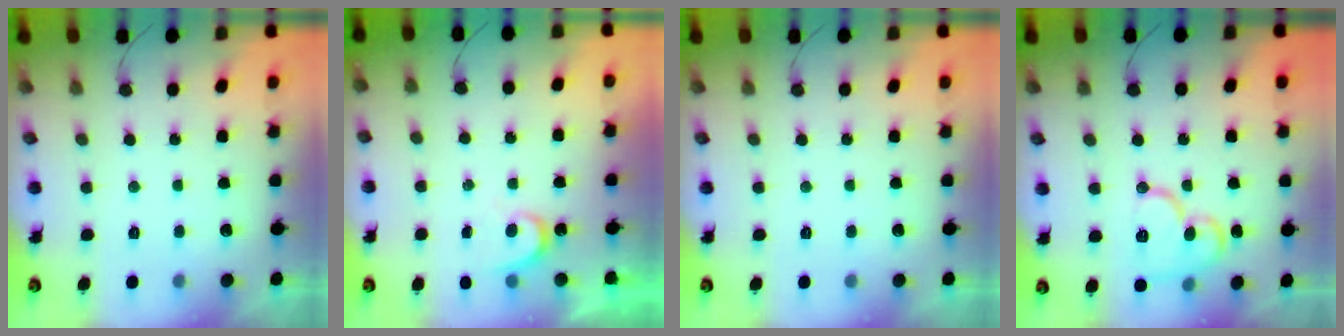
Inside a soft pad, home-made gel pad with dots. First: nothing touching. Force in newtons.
{"total": 3.4, "press": 3.3, "slide": 0.3}
{"total": 0.0}
{"total": 13.6, "press": 13.5, "slide": 1.7}